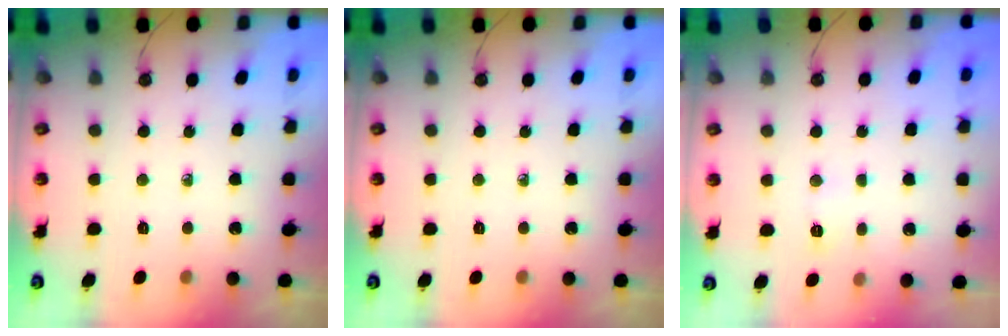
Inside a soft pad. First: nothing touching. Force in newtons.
{"total": 0.0}
{"total": 4.1, "press": 4.0, "slide": 1.0}